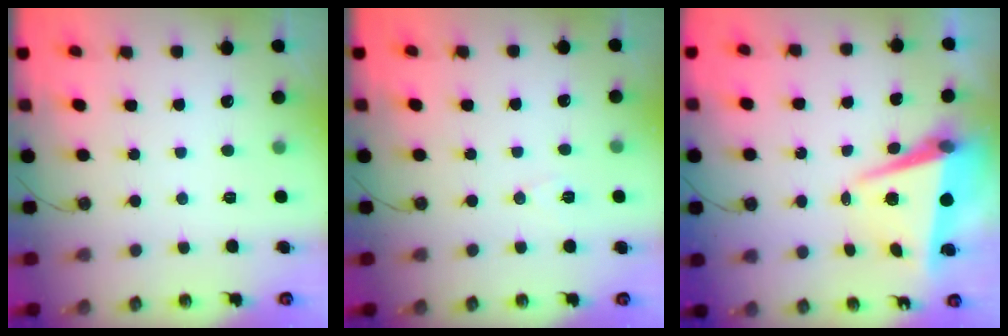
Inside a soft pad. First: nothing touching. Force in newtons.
{"total": 6.2, "press": 4.3, "slide": 4.5}
{"total": 7.1, "press": 6.8, "slide": 1.9}